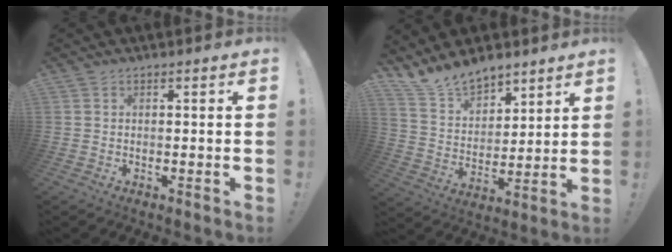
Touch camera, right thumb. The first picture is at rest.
{"total": 12.9, "force": [11.2, 5.6, 2.9], "torque": [-0.072, -0.085, 0.216]}